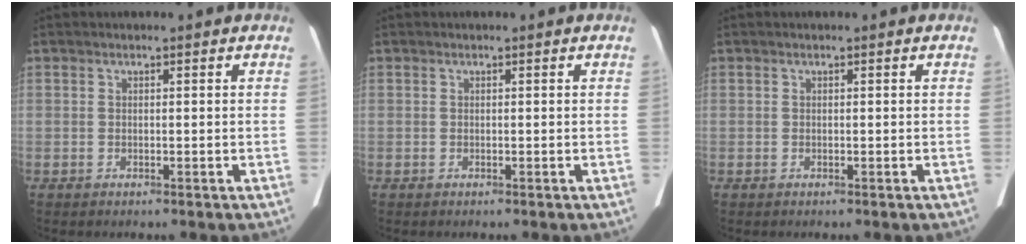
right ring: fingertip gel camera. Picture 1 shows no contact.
{"total": 0.0}
{"total": 0.0}